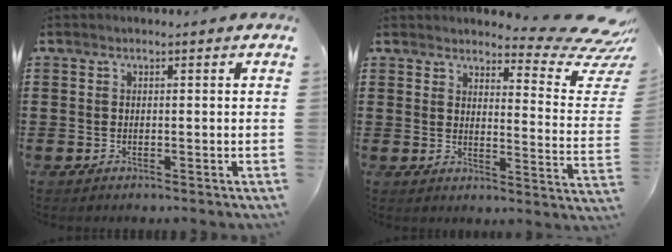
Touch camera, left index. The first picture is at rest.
{"total": 7.4, "force": [6.0, 1.4, 4.1], "torque": [-0.054, -0.051, 0.096]}